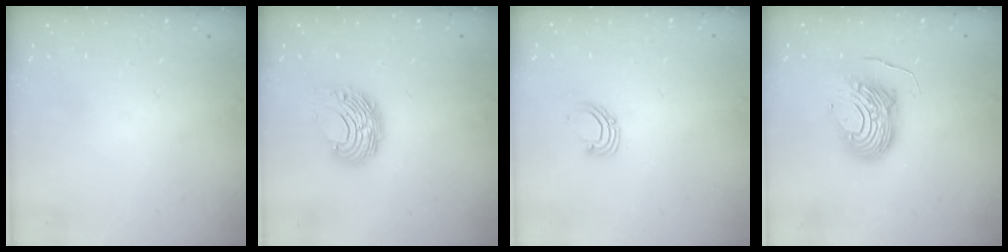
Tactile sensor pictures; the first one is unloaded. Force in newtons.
{"total": 8.6, "press": 8.6, "slide": 0.5}
{"total": 3.5, "press": 3.5, "slide": 0.2}
{"total": 11.2, "press": 11.2, "slide": 1.1}